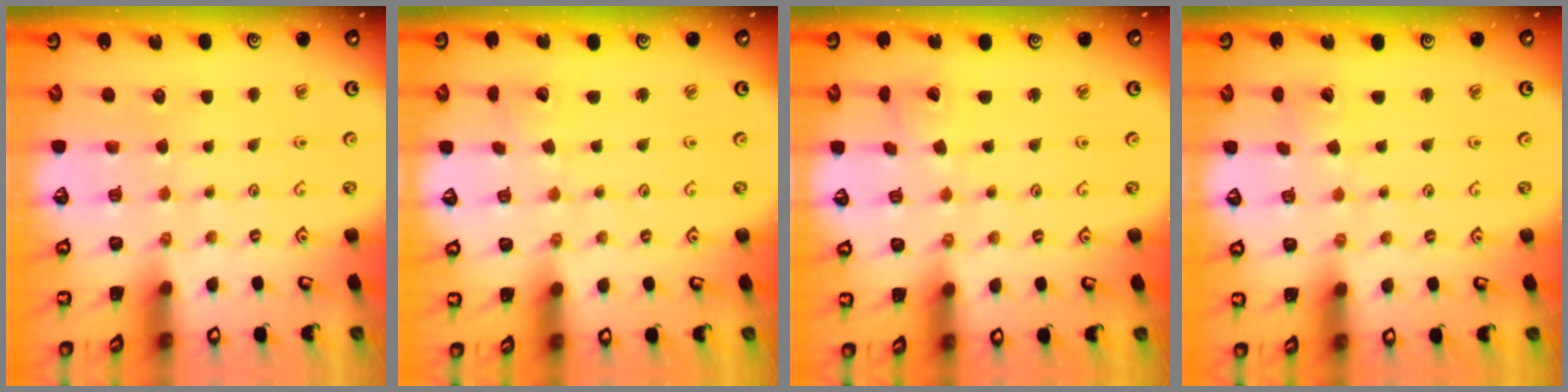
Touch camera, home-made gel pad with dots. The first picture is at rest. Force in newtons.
{"total": 1.9, "press": 1.9, "slide": 0.1}
{"total": 1.9, "press": 1.9, "slide": 0.0}
{"total": 2.8, "press": 2.8, "slide": 0.3}